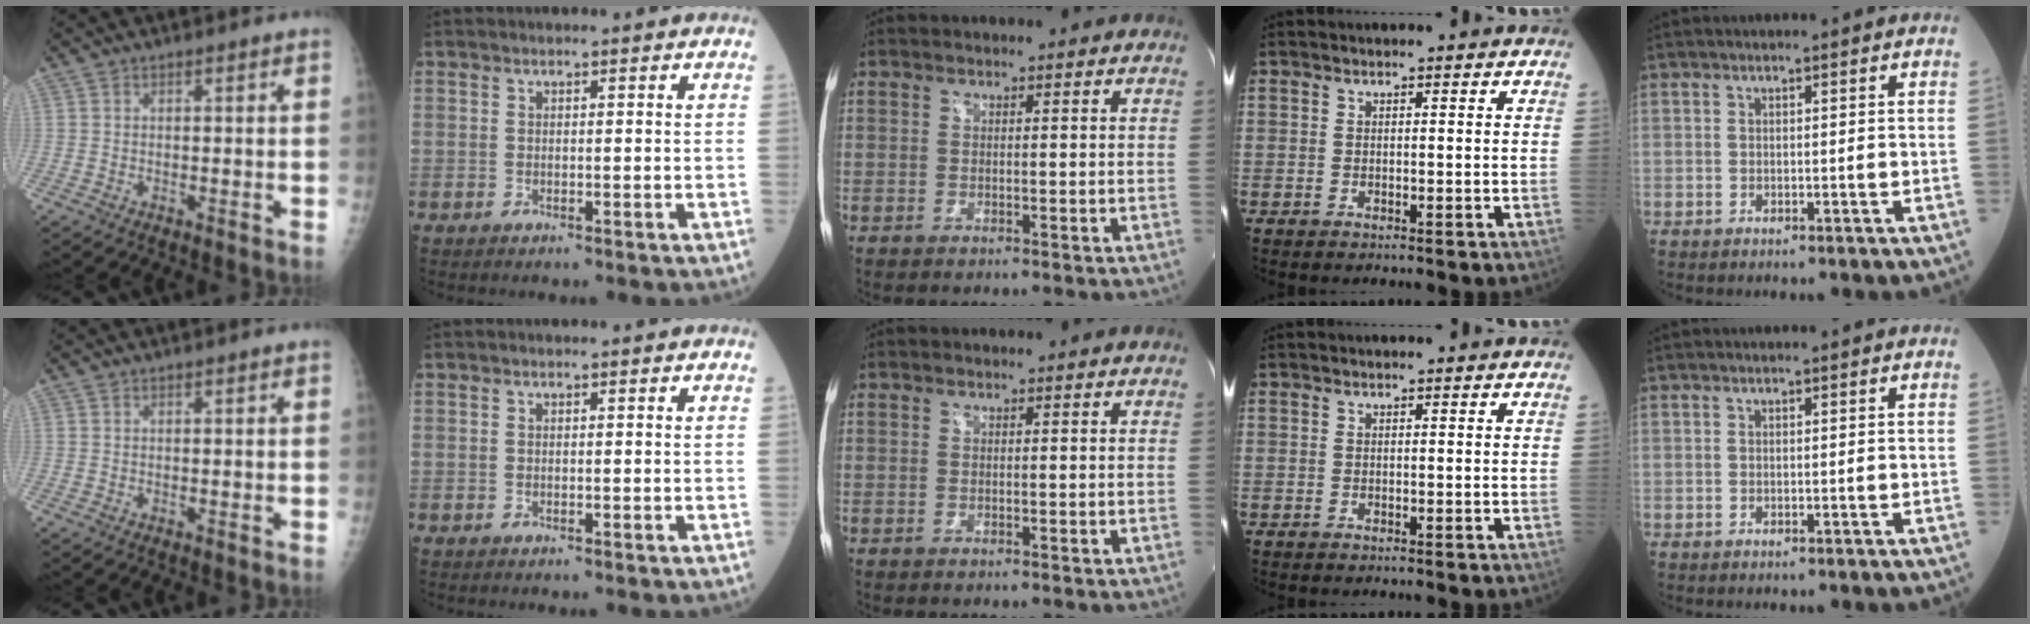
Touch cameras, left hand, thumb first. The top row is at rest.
{}